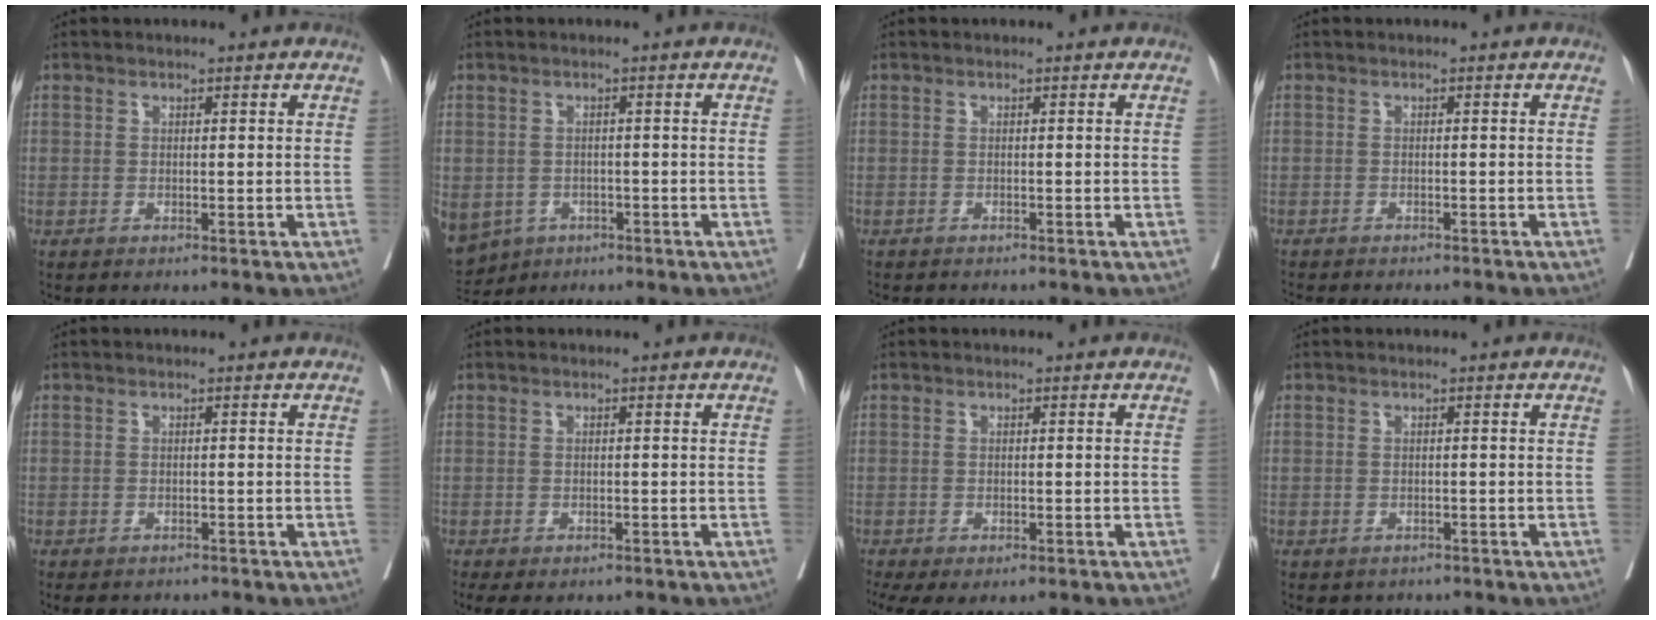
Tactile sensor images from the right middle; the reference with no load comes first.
{"total": 14.3, "force": [-6.8, 11.3, 5.6], "torque": [-0.175, -0.012, -0.087]}
{"total": 2.5, "force": [-2.3, 0.5, 0.9], "torque": [-0.019, -0.006, -0.028]}
{"total": 6.4, "force": [-5.7, 1.4, 2.5], "torque": [-0.029, -0.006, -0.075]}
{"total": 4.1, "force": [-3.5, 1.9, 1.0], "torque": [-0.008, -0.001, -0.043]}
{"total": 4.9, "force": [-3.7, 2.3, 2.2], "torque": [-0.028, -0.006, -0.050]}
{"total": 8.7, "force": [-5.5, 4.2, 5.2], "torque": [-0.122, -0.011, -0.076]}
{"total": 2.5, "force": [-2.0, 1.5, 0.3], "torque": [-0.006, 0.001, -0.025]}